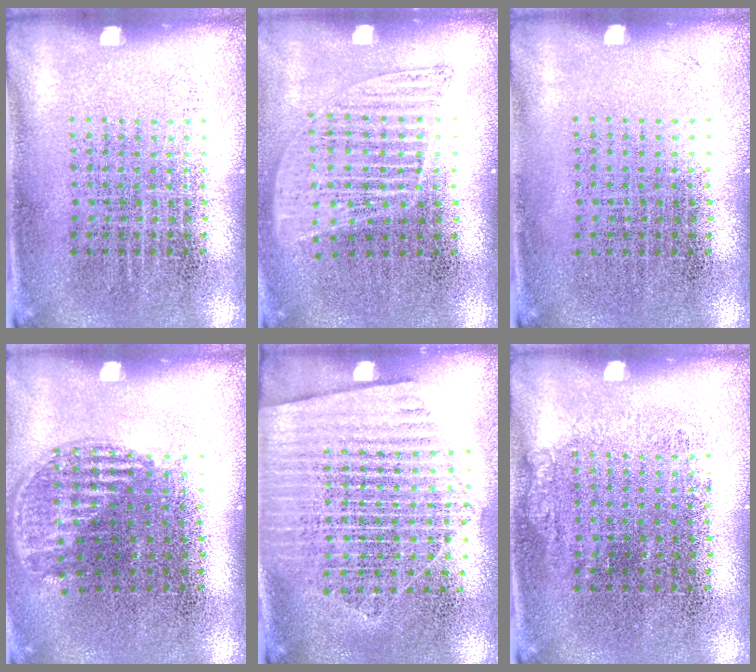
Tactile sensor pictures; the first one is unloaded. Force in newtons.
{"total": 1.3, "press": 1.1, "slide": 0.6}
{"total": 0.0}
{"total": 1.2, "press": 1.0, "slide": 0.6}
{"total": 1.6, "press": 1.5, "slide": 0.6}
{"total": 0.6, "press": 0.5, "slide": 0.2}